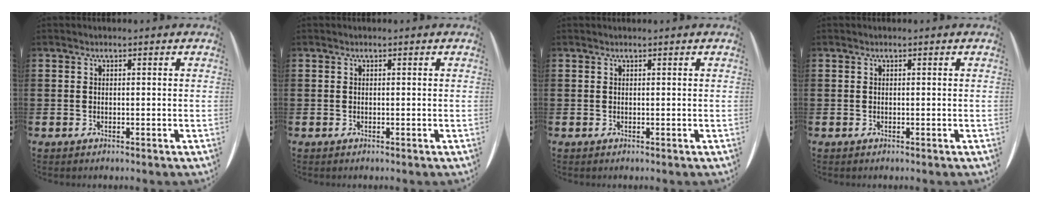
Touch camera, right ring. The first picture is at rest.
{"total": 0.0}
{"total": 0.0}
{"total": 0.0}